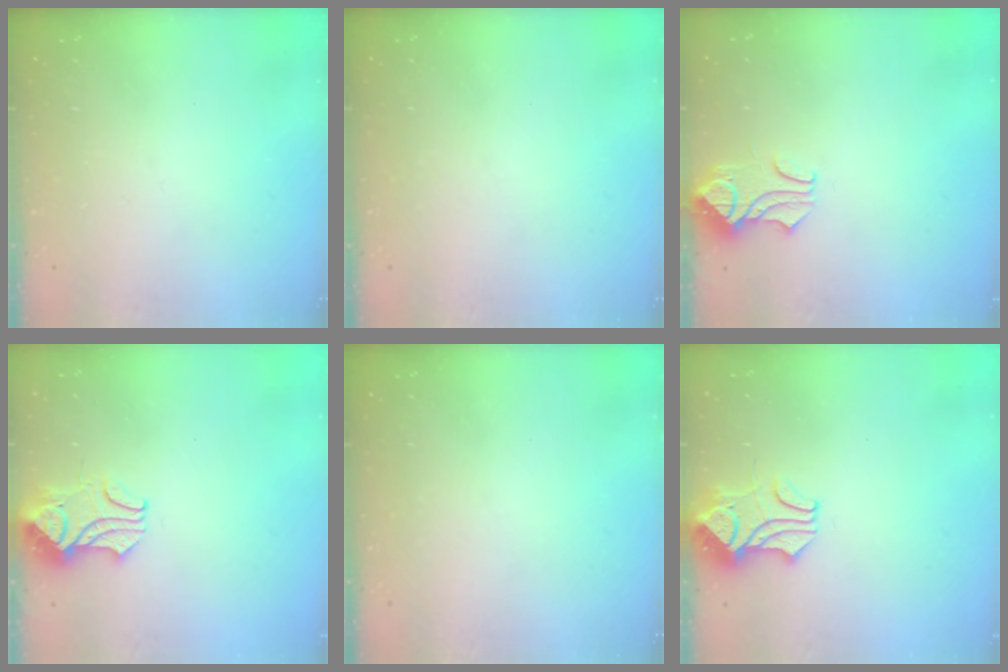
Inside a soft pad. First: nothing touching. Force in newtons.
{"total": 0.0}
{"total": 1.0, "press": 0.2, "slide": 1.0}
{"total": 2.2, "press": 2.0, "slide": 0.8}
{"total": 0.0}
{"total": 2.0, "press": 1.7, "slide": 1.1}